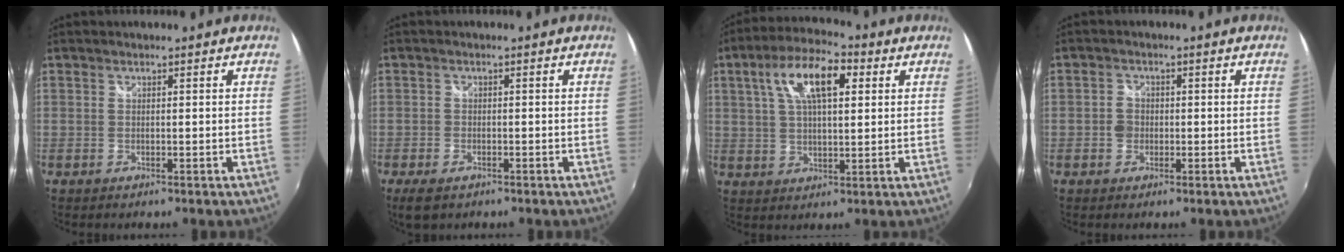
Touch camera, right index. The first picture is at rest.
{"total": 4.5, "force": [-3.0, 2.3, 2.5], "torque": [-0.060, -0.017, -0.052]}
{"total": 12.1, "force": [4.3, 4.9, 10.2], "torque": [-0.188, 0.027, 0.071]}
{"total": 2.6, "force": [-0.6, 2.3, 0.9], "torque": [-0.015, 0.005, -0.014]}